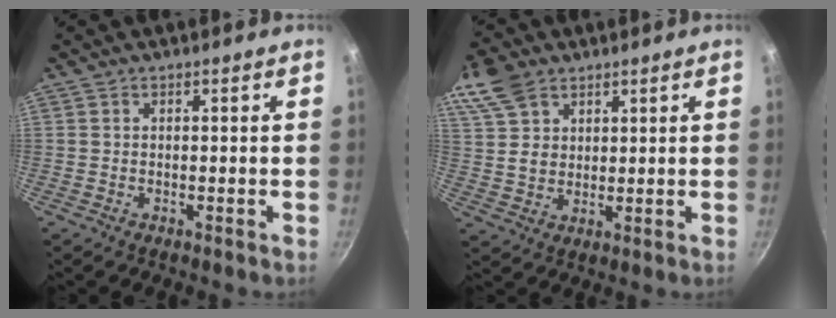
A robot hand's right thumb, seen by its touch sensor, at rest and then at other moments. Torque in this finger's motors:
{"motor_torque": [-0.06, 0.18, 0.28, -0.15, 0.08]}